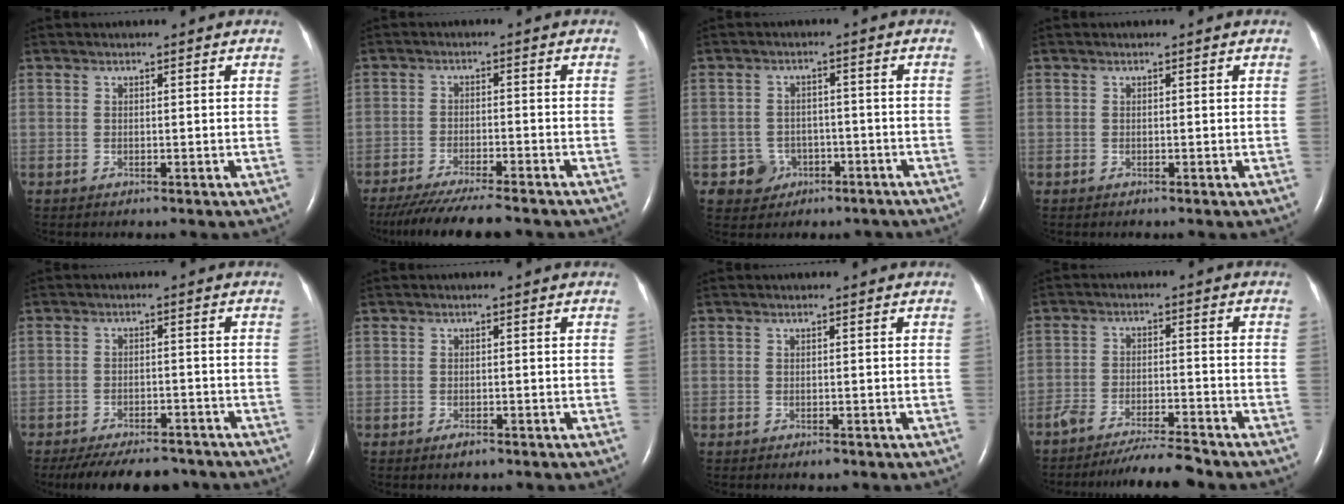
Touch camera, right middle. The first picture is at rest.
{"total": 11.2, "force": [-9.8, 0.7, 5.5], "torque": [-0.082, -0.027, -0.151]}
{"total": 4.6, "force": [-2.1, 4.0, 0.3], "torque": [-0.003, 0.015, -0.023]}
{"total": 0.0}
{"total": 12.6, "force": [-10.8, 4.3, 4.9], "torque": [-0.084, -0.001, -0.144]}
{"total": 1.2, "force": [-0.8, 0.4, 0.8], "torque": [-0.016, -0.002, -0.010]}
{"total": 0.7, "force": [-0.5, 0.2, 0.4], "torque": [-0.008, -0.001, -0.004]}
{"total": 8.2, "force": [-7.6, -0.1, 3.1], "torque": [-0.043, -0.016, -0.126]}